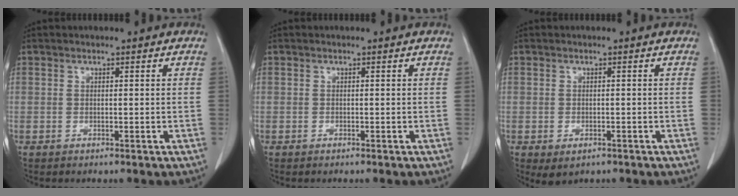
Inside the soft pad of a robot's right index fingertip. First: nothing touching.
{"total": 0.0}
{"total": 2.4, "force": [-1.1, 1.4, 1.6], "torque": [-0.029, -0.007, -0.003]}